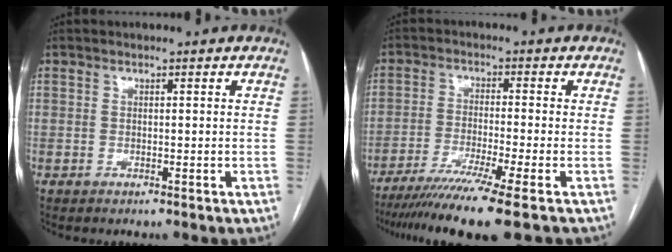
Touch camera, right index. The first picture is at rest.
{"total": 11.9, "force": [-8.9, -2.0, 7.6], "torque": [-0.115, -0.033, -0.138]}